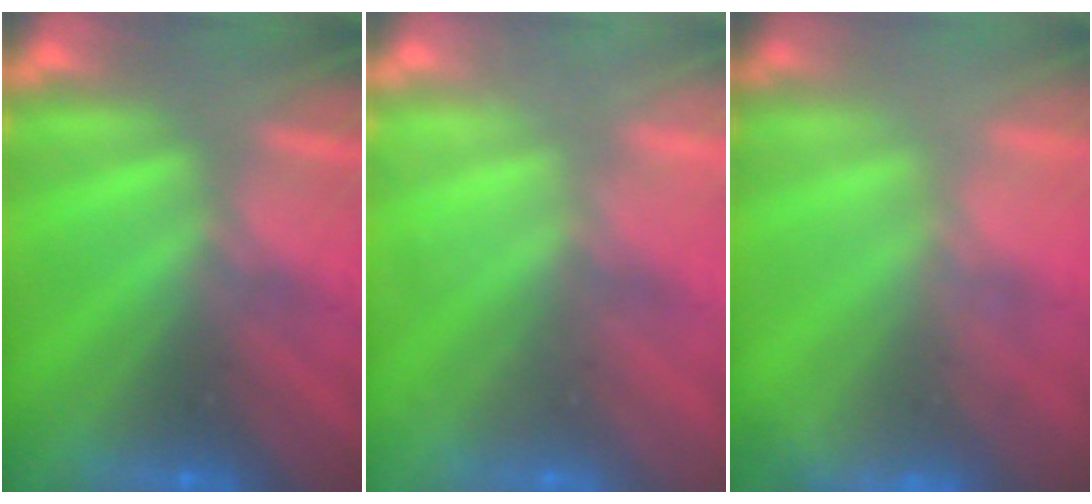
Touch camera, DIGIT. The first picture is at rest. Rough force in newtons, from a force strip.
{"total": 2.3}
{"total": 2.7}